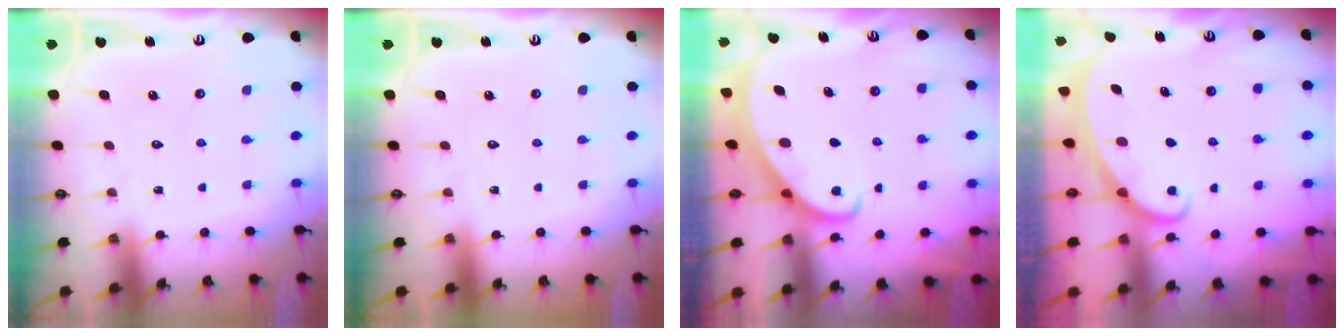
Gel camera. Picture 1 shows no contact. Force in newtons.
{"total": 0.0}
{"total": 2.0, "press": 2.0, "slide": 0.2}
{"total": 2.2, "press": 2.1, "slide": 0.3}